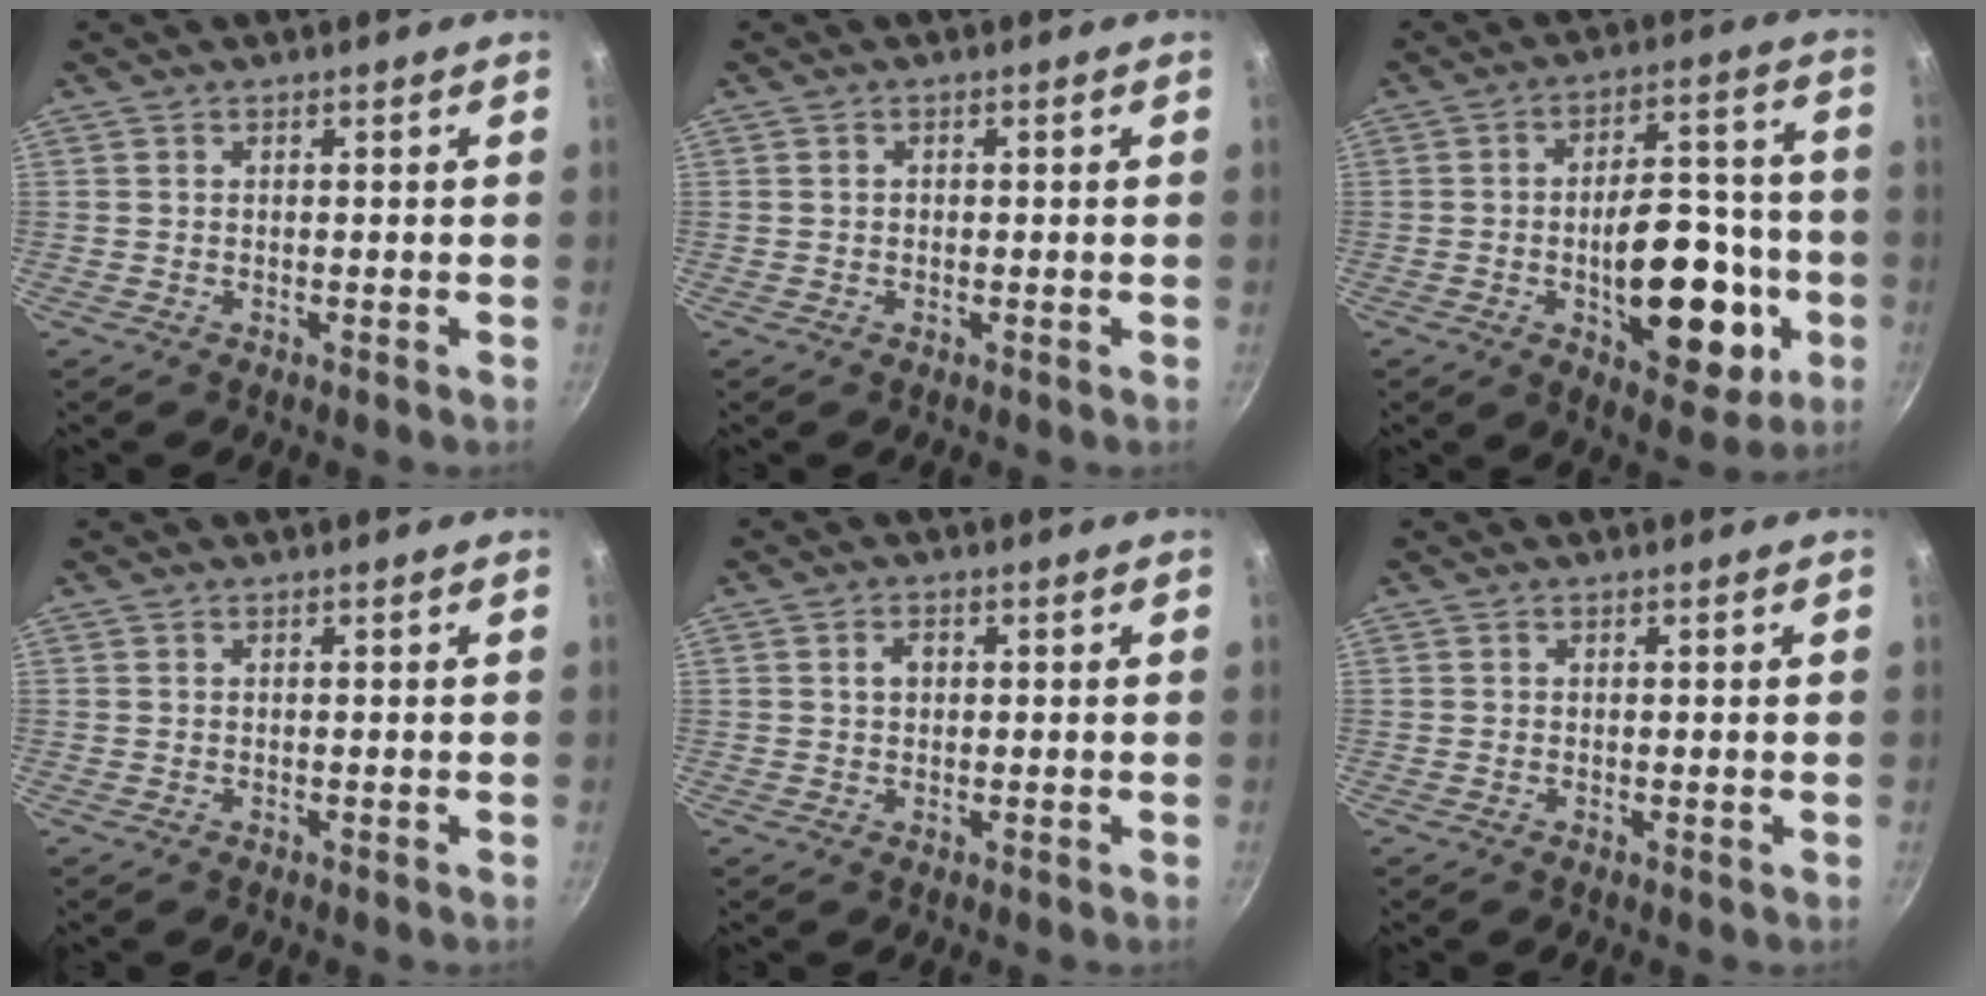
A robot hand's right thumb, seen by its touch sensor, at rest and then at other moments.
{"total": 0.7, "force": [-0.1, 0.6, 0.3], "torque": [-0.004, 0.004, -0.001]}
{"total": 19.3, "force": [-4.8, 9.9, 15.8], "torque": [-0.170, 0.030, -0.061]}
{"total": 0.0}
{"total": 2.3, "force": [0.4, 1.8, 1.4], "torque": [-0.014, 0.005, 0.006]}
{"total": 0.0}